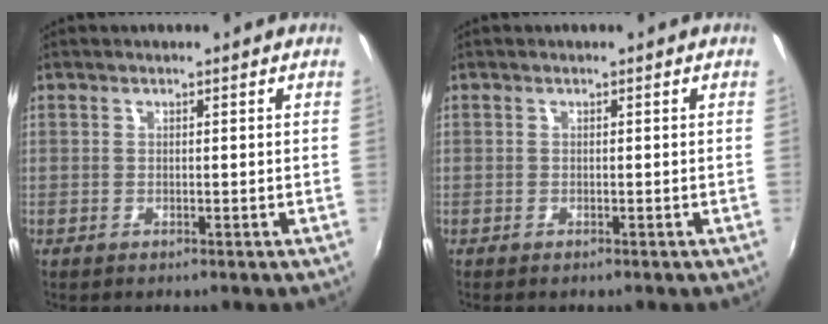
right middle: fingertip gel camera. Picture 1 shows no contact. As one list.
[{"total": 0.0}]